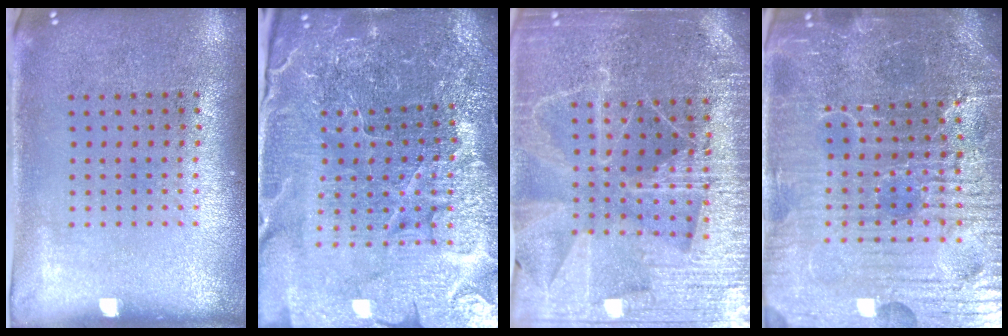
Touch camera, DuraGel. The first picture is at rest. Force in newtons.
{"total": 5.6, "press": 5.2, "slide": 2.1}
{"total": 4.8, "press": 4.3, "slide": 2.1}
{"total": 6.5, "press": 5.9, "slide": 2.7}